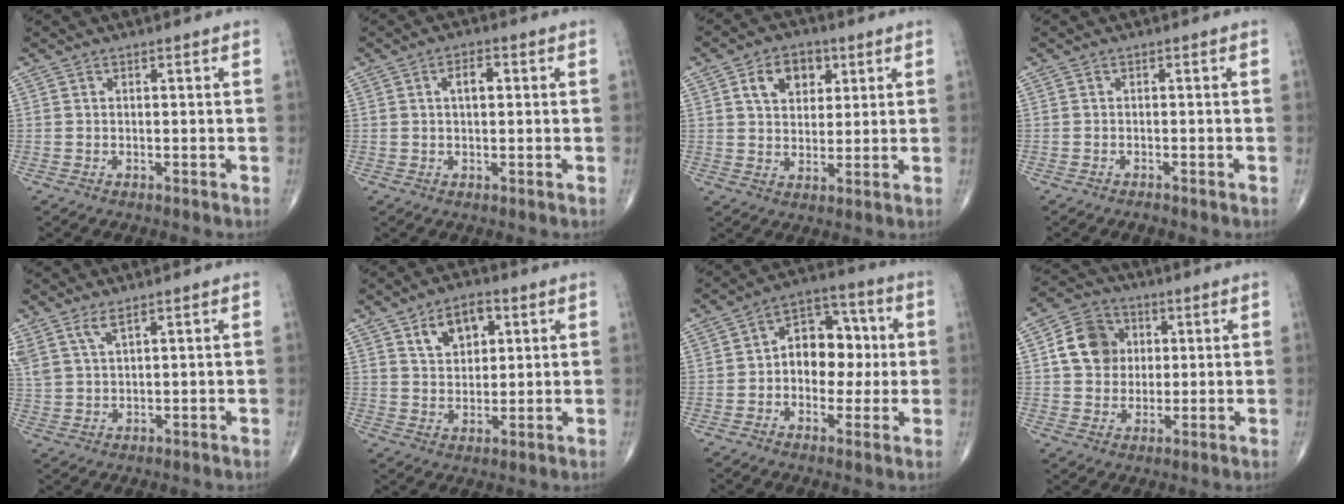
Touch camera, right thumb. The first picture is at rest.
{"total": 3.5, "force": [0.7, 1.7, 2.9], "torque": [-0.044, 0.007, 0.010]}
{"total": 8.5, "force": [3.4, 5.9, 5.1], "torque": [-0.052, -0.008, 0.054]}
{"total": 0.8, "force": [-0.7, 0.1, 0.3], "torque": [-0.010, 0.004, -0.012]}
{"total": 4.8, "force": [3.3, 1.4, 3.2], "torque": [-0.075, -0.008, 0.073]}
{"total": 8.2, "force": [3.8, 5.0, 5.3], "torque": [-0.062, -0.014, 0.063]}
{"total": 11.7, "force": [0.2, 8.3, 8.2], "torque": [-0.076, 0.033, -0.006]}
{"total": 10.3, "force": [1.9, 8.7, 5.0], "torque": [-0.063, 0.002, 0.027]}